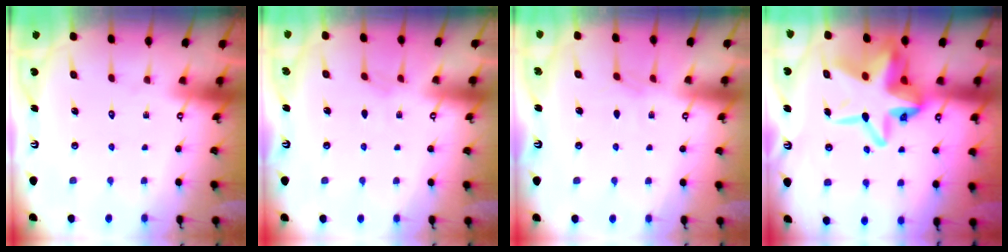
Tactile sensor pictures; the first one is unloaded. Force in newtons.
{"total": 3.4, "press": 3.3, "slide": 0.5}
{"total": 3.9, "press": 3.9, "slide": 0.7}
{"total": 17.3, "press": 16.8, "slide": 4.3}